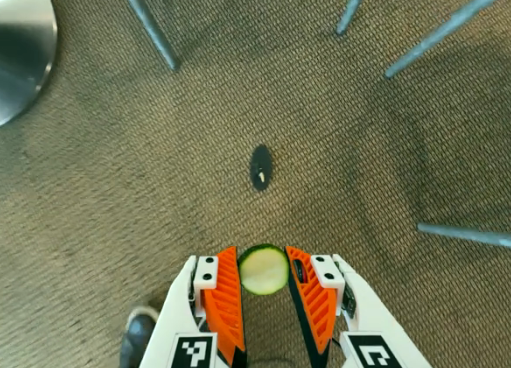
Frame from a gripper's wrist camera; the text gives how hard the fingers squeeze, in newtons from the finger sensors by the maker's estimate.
{"total": 6.5, "left": 6.0, "right": 7.1}